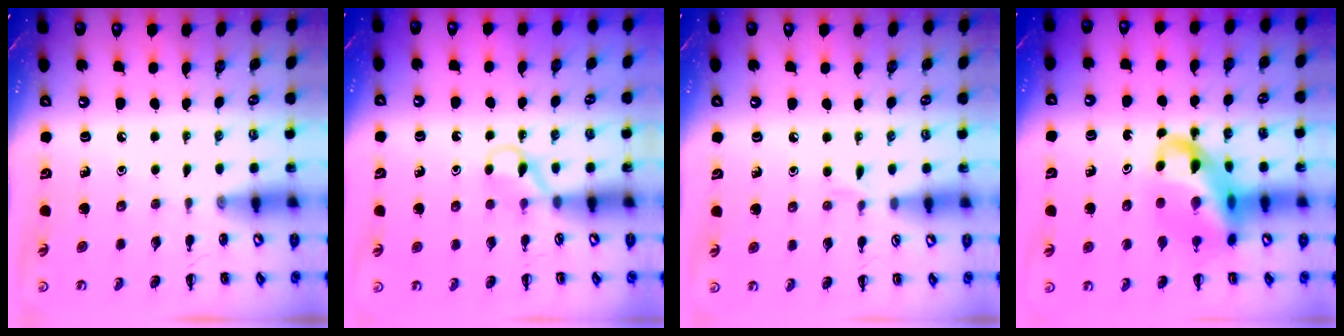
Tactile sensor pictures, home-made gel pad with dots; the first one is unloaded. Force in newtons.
{"total": 3.6, "press": 3.5, "slide": 1.1}
{"total": 4.0, "press": 3.8, "slide": 1.4}
{"total": 15.9, "press": 15.4, "slide": 3.9}